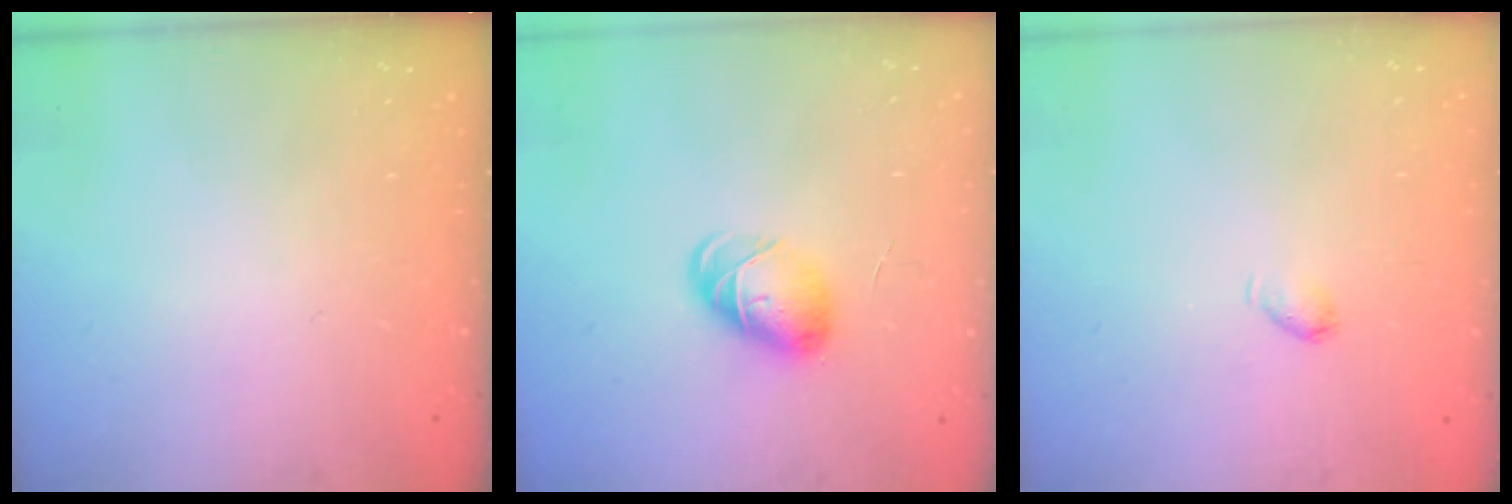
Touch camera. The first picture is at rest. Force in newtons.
{"total": 8.2, "press": 8.2, "slide": 0.5}
{"total": 3.1, "press": 3.1, "slide": 0.5}